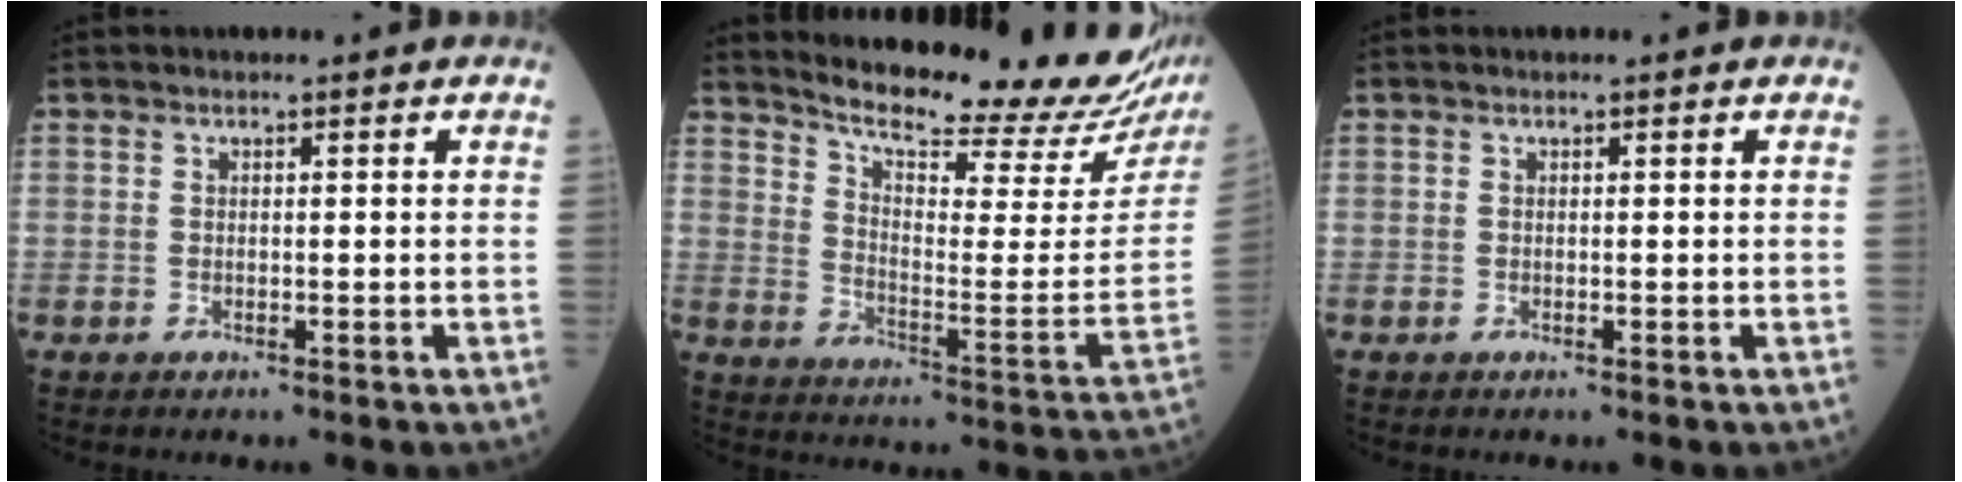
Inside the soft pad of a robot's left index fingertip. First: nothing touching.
{"total": 23.3, "force": [20.9, 1.4, 10.3], "torque": [-0.155, -0.085, 0.276]}
{"total": 0.0}